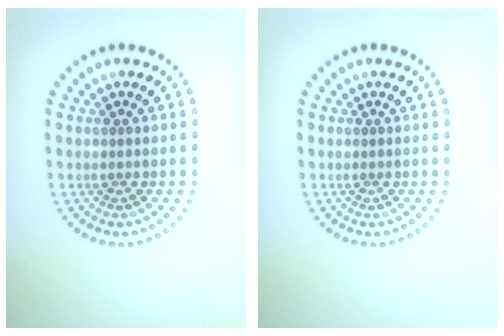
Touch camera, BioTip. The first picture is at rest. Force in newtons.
{"total": 0.0}